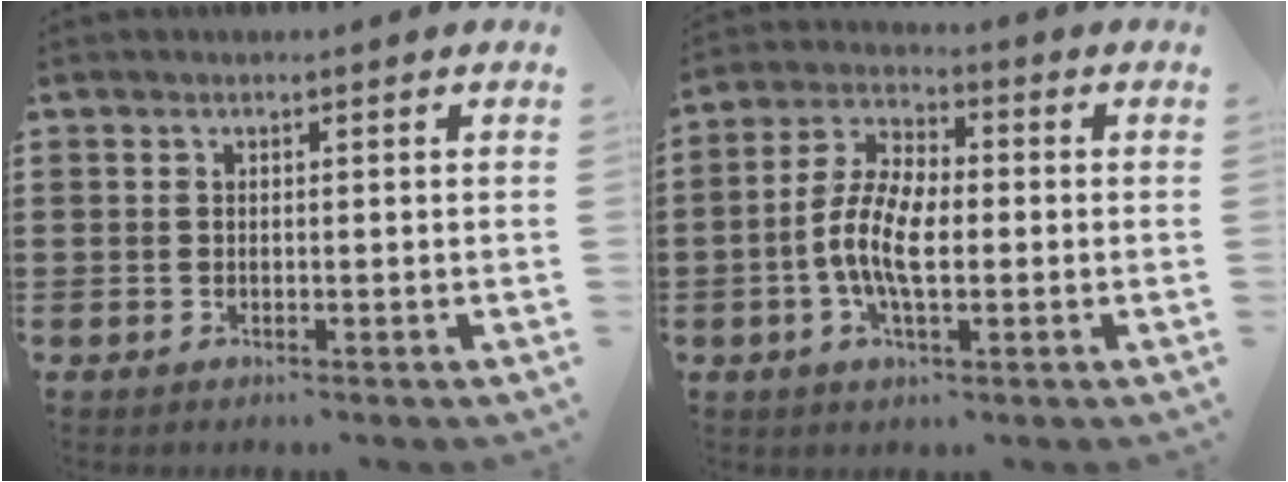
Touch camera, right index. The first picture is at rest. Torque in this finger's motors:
{"motor_torque": [2.14, 0.00, 0.80, 0.17]}